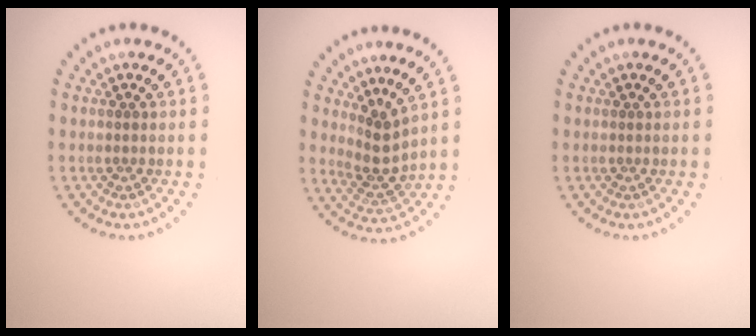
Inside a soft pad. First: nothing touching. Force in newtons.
{"total": 2.5, "press": 1.8, "slide": 1.7}
{"total": 0.0}